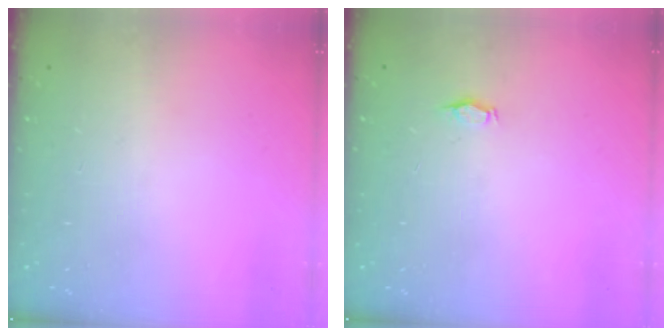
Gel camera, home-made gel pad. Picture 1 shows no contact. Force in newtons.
{"total": 2.9, "press": 2.9, "slide": 0.5}